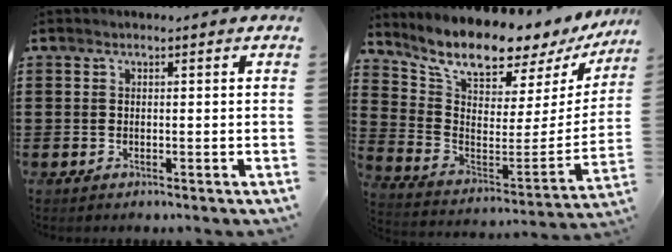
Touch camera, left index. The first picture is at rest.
{"total": 9.3, "force": [8.4, 1.7, 3.6], "torque": [-0.094, -0.080, 0.137]}